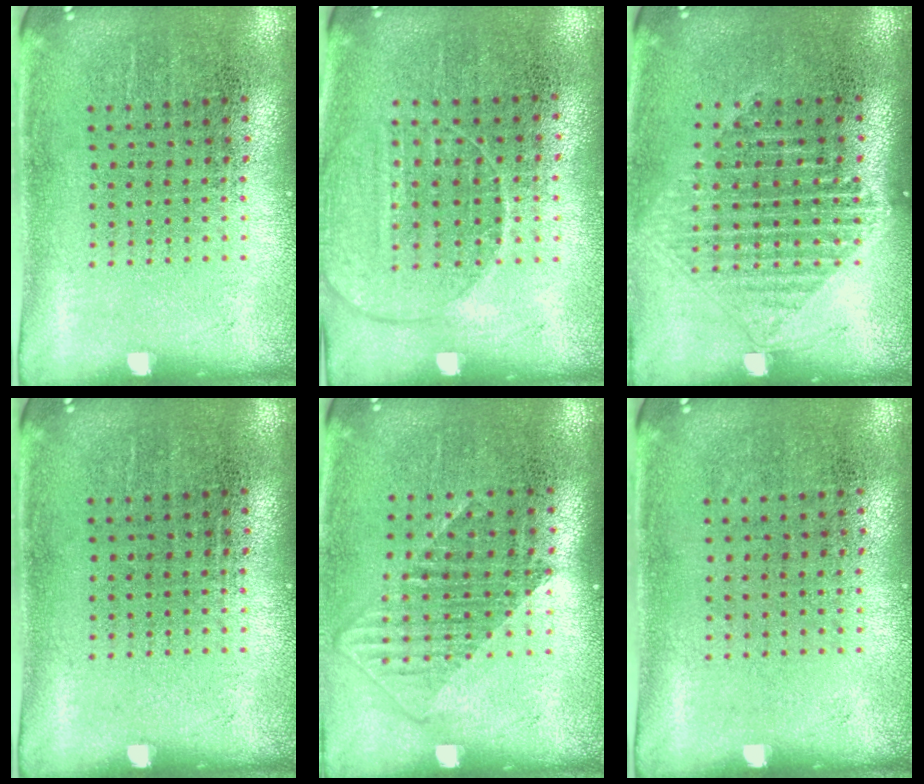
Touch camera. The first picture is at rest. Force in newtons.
{"total": 1.4, "press": 1.3, "slide": 0.5}
{"total": 1.4, "press": 1.3, "slide": 0.6}
{"total": 0.0}
{"total": 1.2, "press": 1.0, "slide": 0.8}
{"total": 0.0}